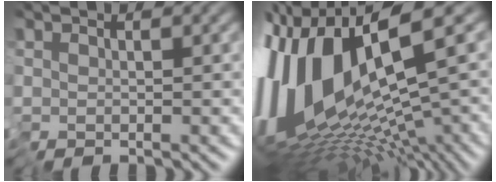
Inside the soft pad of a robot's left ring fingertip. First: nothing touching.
{"total": 15.8, "force": [1.3, 5.6, 14.7], "torque": [-0.297, 0.015, 0.027]}